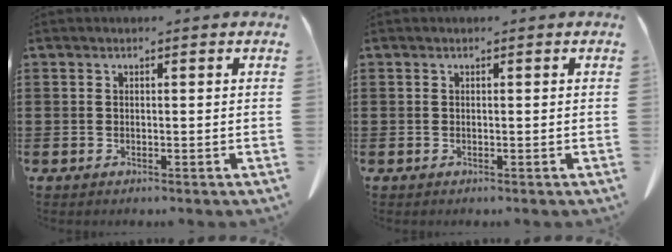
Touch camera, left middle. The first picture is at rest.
{"total": 0.0}